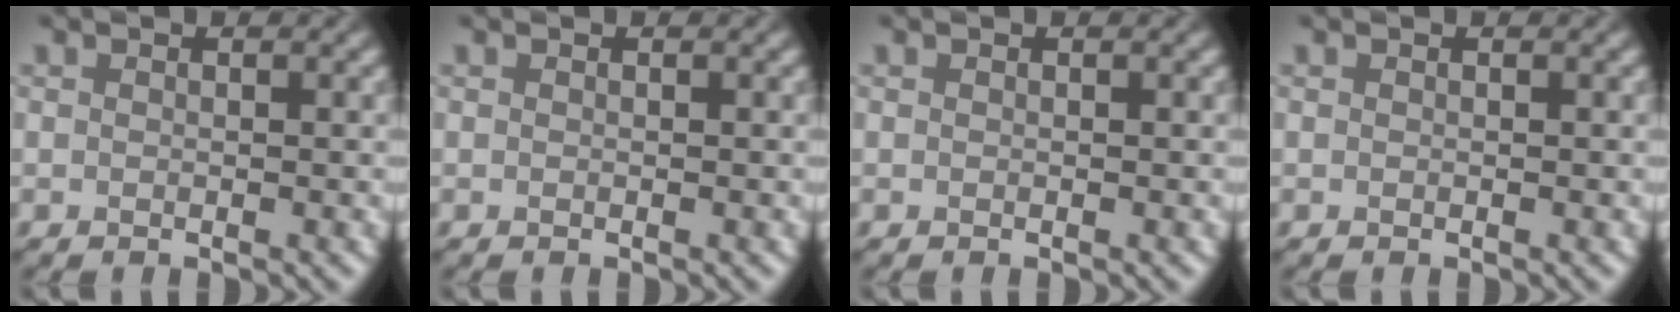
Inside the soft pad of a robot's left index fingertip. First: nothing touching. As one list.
[{"total": 0.0}, {"total": 0.0}, {"total": 0.0}]